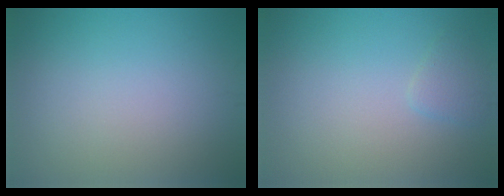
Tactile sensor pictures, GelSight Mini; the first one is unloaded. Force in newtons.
{"total": 1.2, "press": 1.2, "slide": 0.1}